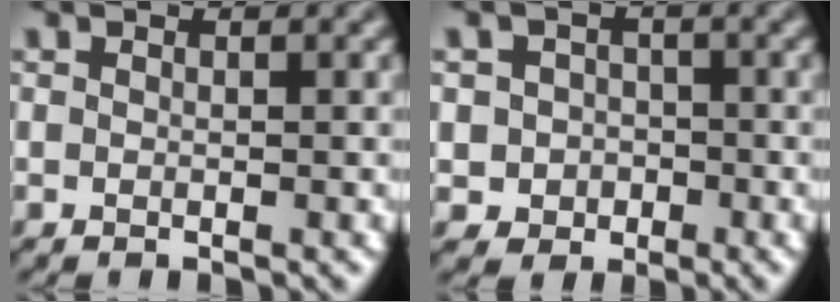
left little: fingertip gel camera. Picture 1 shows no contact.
{"total": 3.1, "force": [-0.7, 2.9, 0.5], "torque": [0.011, 0.008, -0.026]}